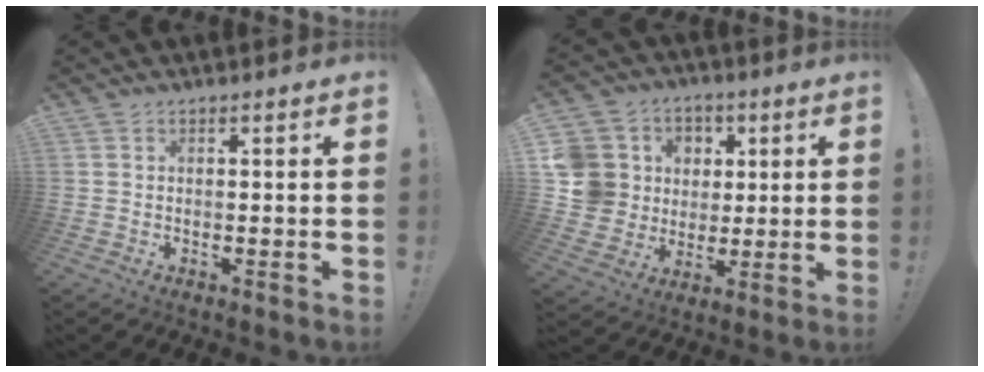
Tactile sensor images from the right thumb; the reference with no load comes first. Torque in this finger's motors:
{"motor_torque": [1.30, 1.61, 0.33, -0.05, 0.04]}